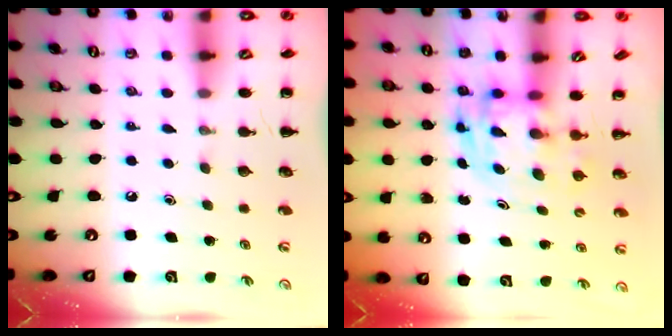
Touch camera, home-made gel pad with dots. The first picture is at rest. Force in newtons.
{"total": 3.3, "press": 3.2, "slide": 0.6}